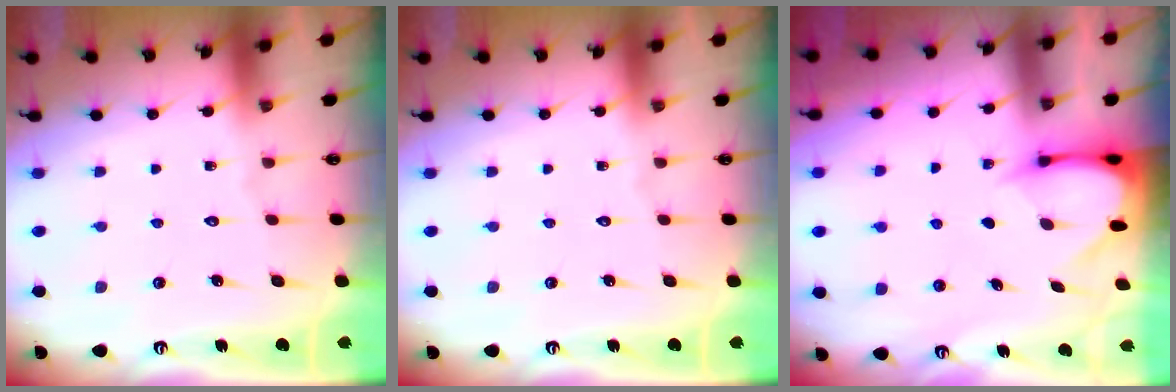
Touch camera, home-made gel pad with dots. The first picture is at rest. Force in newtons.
{"total": 0.0}
{"total": 3.3, "press": 3.3, "slide": 0.3}